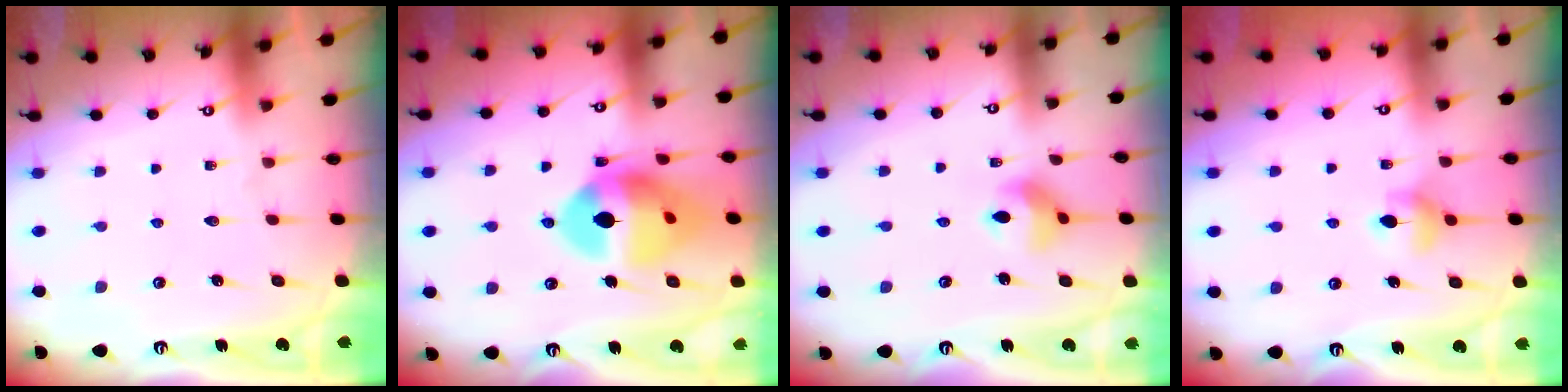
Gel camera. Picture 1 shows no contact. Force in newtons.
{"total": 14.8, "press": 13.7, "slide": 5.5}
{"total": 8.8, "press": 8.5, "slide": 2.2}
{"total": 6.6, "press": 6.5, "slide": 0.9}